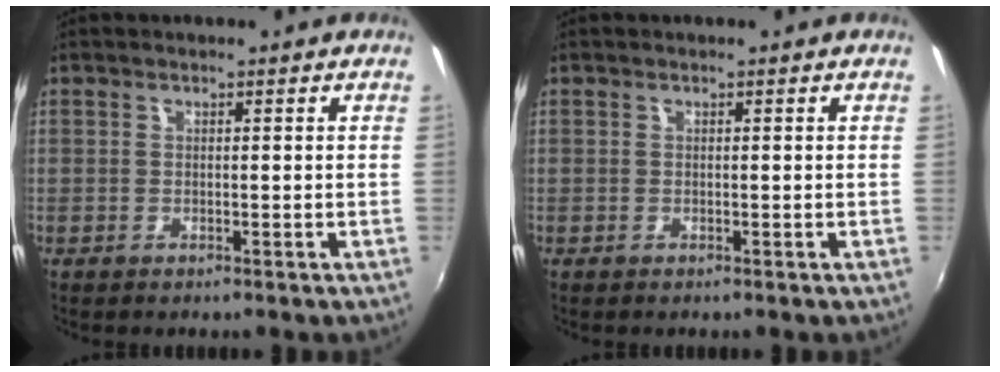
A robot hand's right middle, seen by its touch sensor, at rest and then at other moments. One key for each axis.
{"total": 0.0}